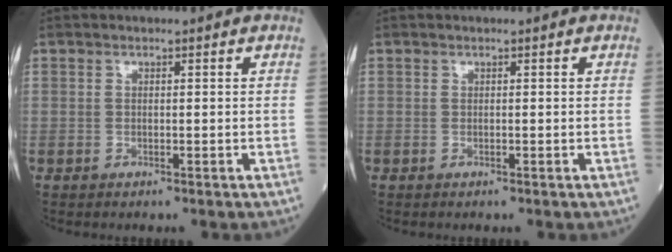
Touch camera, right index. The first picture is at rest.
{"total": 0.0}